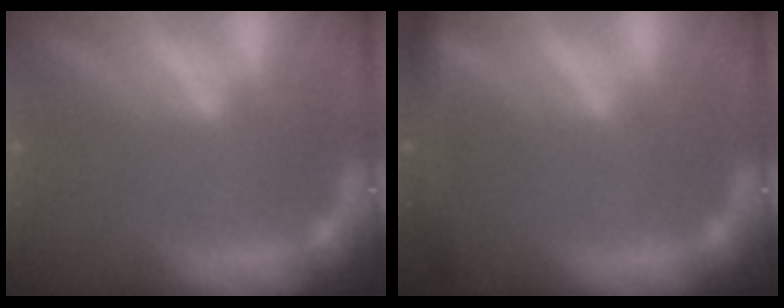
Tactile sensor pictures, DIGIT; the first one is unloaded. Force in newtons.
{"total": 4.5}